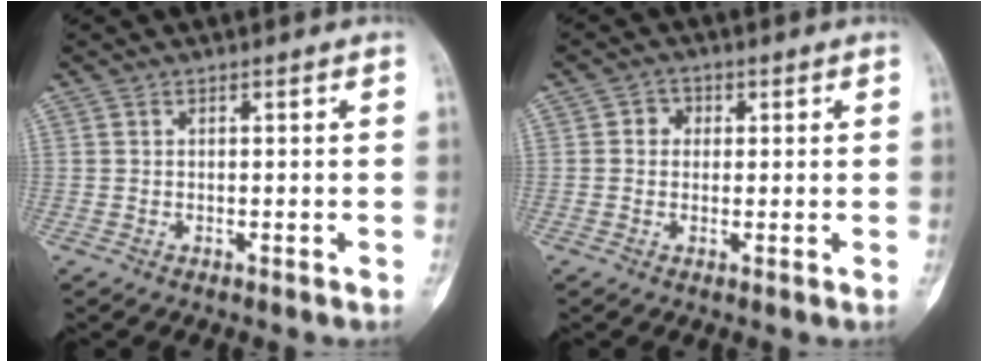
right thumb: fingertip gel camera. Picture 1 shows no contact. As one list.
[{"total": 2.8, "force": [0.5, 2.5, 1.1], "torque": [0.002, 0.005, 0.001]}]